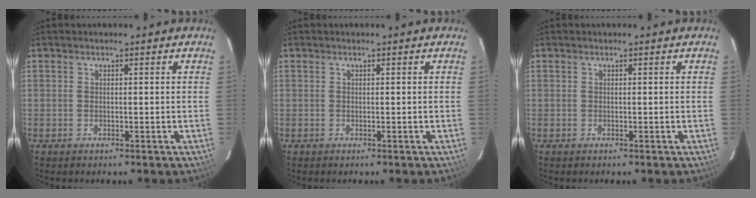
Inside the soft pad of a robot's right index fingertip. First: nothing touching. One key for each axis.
{"total": 0.0}
{"total": 0.0}